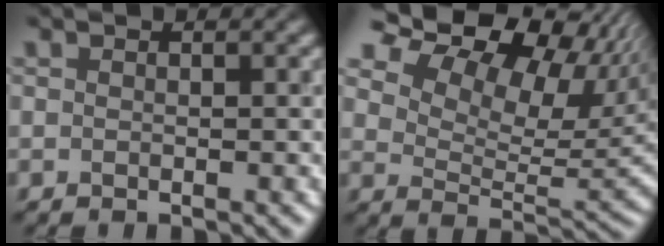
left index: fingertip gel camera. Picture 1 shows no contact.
{"total": 16.2, "force": [10.2, 8.2, 9.5], "torque": [-0.182, 0.061, 0.159]}